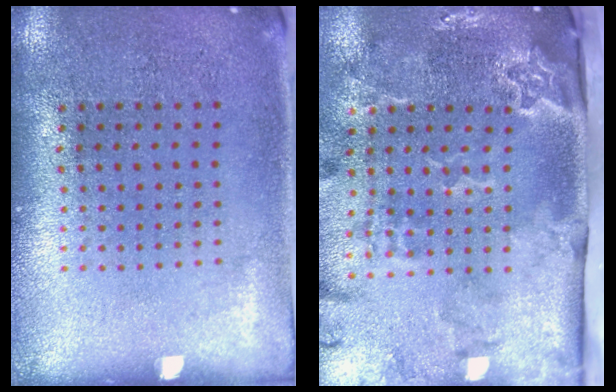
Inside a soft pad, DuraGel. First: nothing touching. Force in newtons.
{"total": 3.5, "press": 2.4, "slide": 2.5}